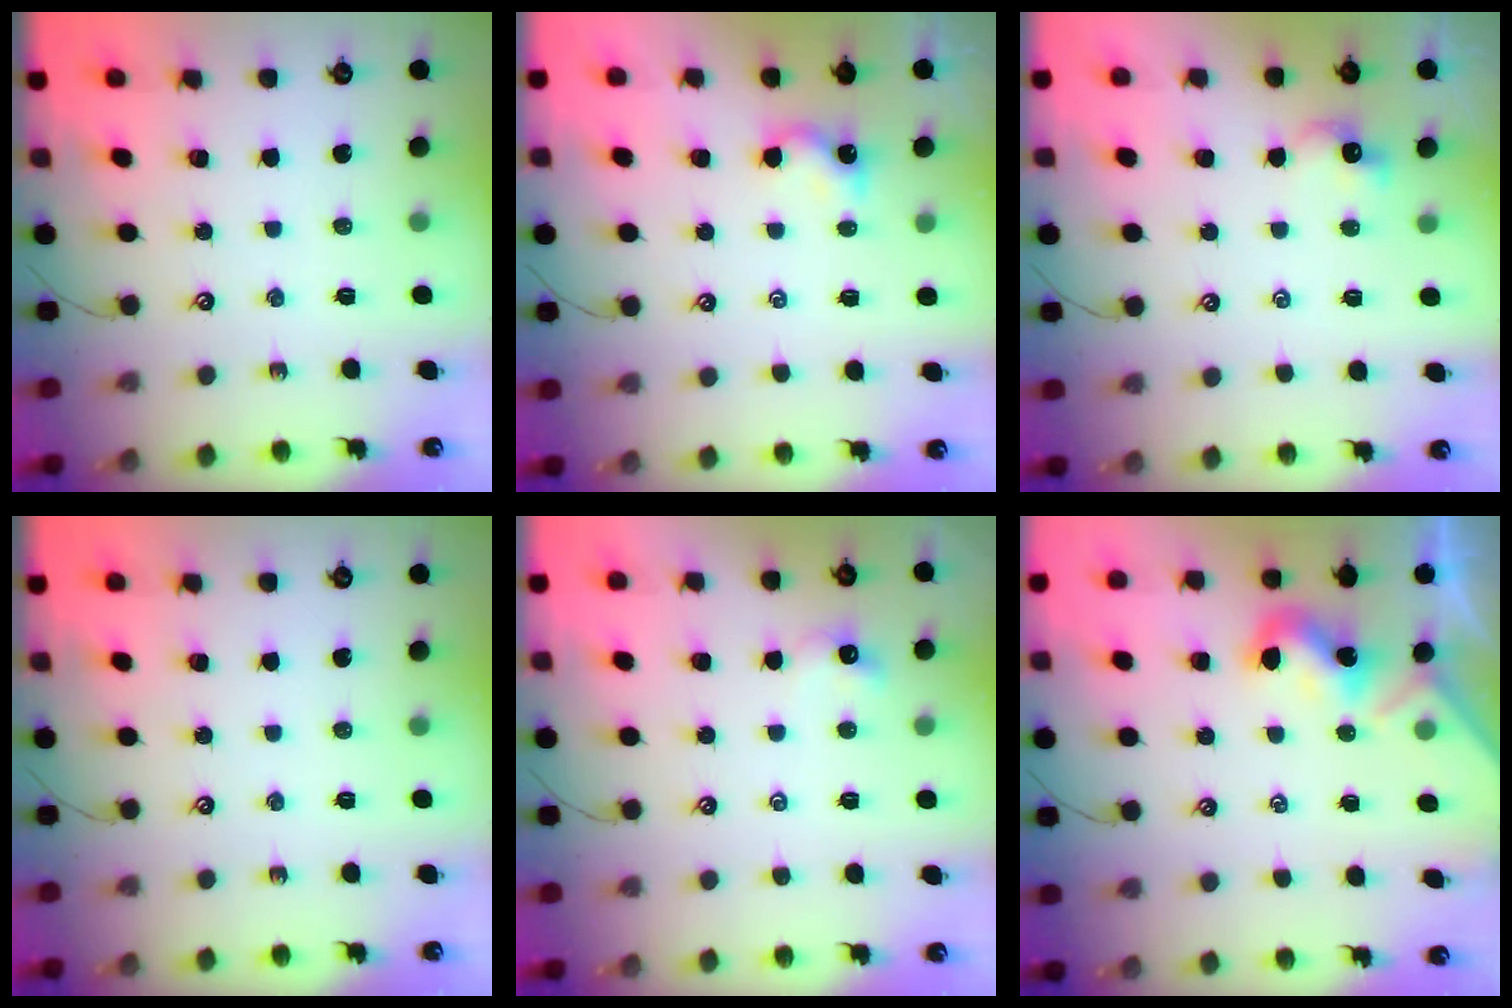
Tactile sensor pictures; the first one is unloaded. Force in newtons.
{"total": 0.8, "press": 0.7, "slide": 0.4}
{"total": 2.1, "press": 2.1, "slide": 0.3}
{"total": 0.0}
{"total": 1.3, "press": 1.2, "slide": 0.4}
{"total": 2.0, "press": 2.0, "slide": 0.5}